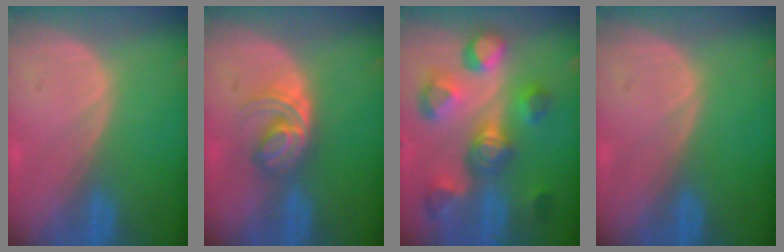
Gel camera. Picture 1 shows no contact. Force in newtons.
{"total": 5.9, "press": 5.1, "slide": 3.1}
{"total": 10.9, "press": 10.0, "slide": 4.4}
{"total": 0.0}